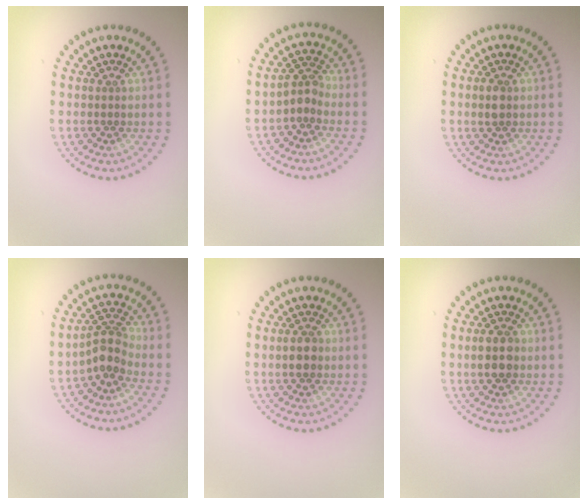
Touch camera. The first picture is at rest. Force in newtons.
{"total": 2.0, "press": 1.7, "slide": 1.1}
{"total": 1.7, "press": 1.7, "slide": 0.2}
{"total": 2.9, "press": 2.2, "slide": 1.9}
{"total": 2.1, "press": 2.1, "slide": 0.0}
{"total": 2.5, "press": 2.5, "slide": 0.1}